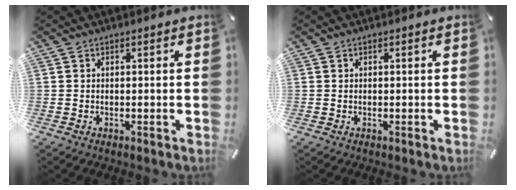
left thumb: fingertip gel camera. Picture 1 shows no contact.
{"total": 0.0}